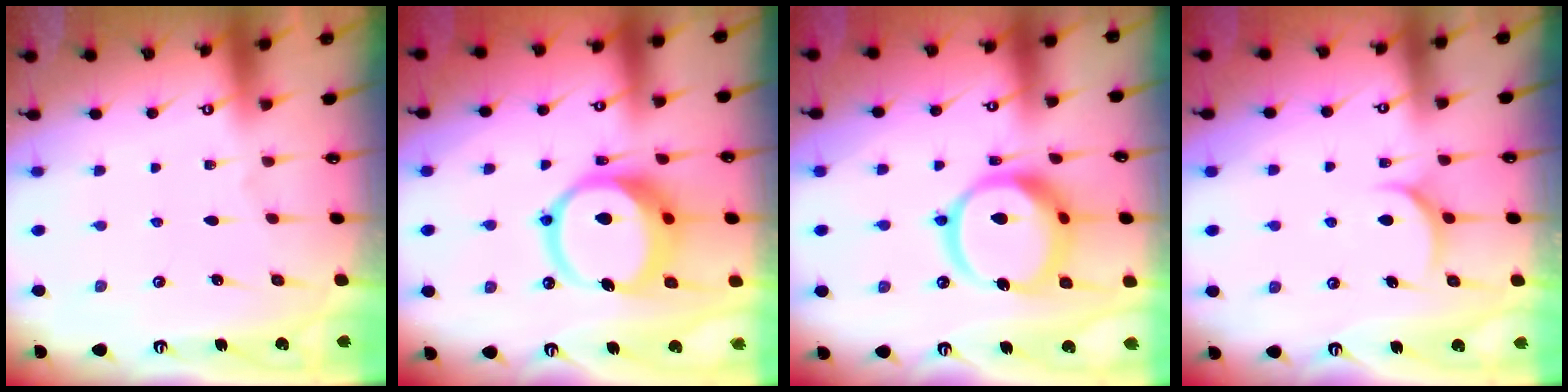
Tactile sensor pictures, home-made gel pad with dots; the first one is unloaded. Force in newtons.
{"total": 14.9, "press": 14.8, "slide": 2.0}
{"total": 18.3, "press": 18.1, "slide": 2.1}
{"total": 4.9, "press": 4.9, "slide": 0.7}